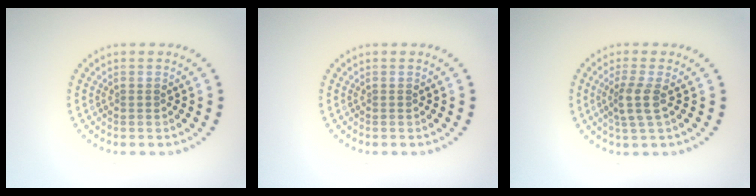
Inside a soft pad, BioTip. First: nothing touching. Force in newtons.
{"total": 0.0}
{"total": 2.5, "press": 2.0, "slide": 1.5}